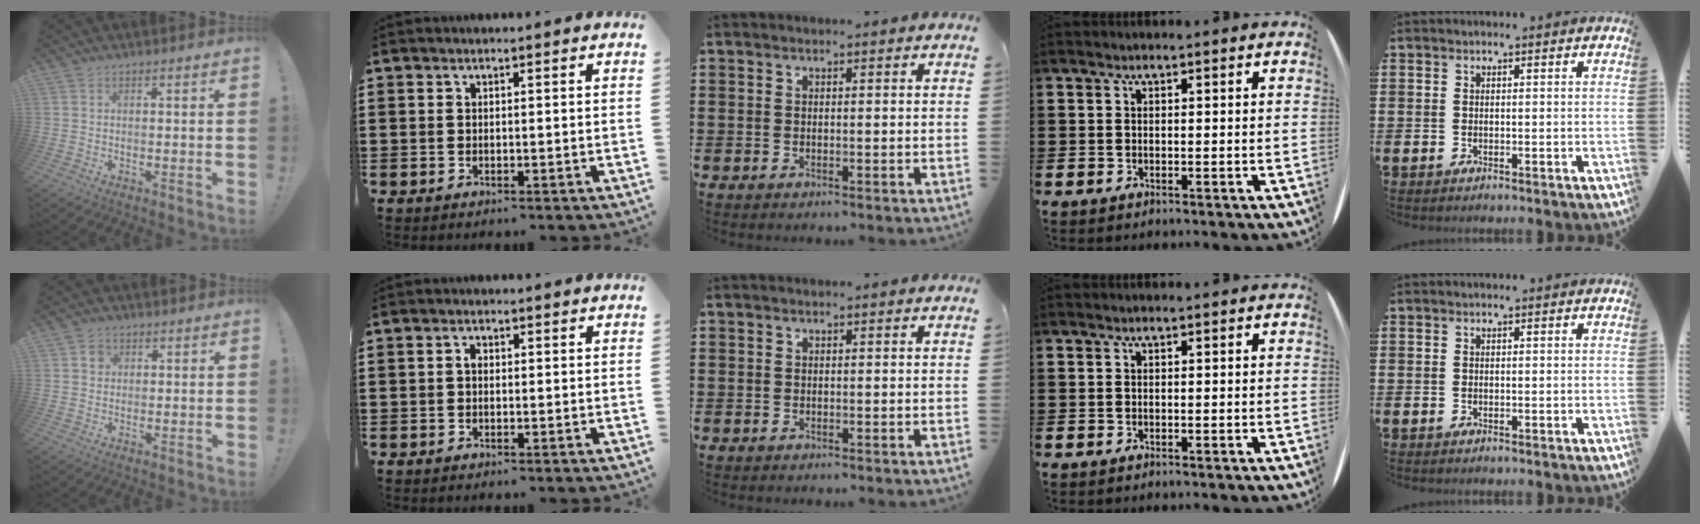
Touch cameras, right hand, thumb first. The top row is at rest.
{"thumb": {"total": 2.6, "force": [0.8, 2.4, 0.8], "torque": [-0.005, 0.002, 0.012]}, "index": {"total": 1.2, "force": [-0.1, 0.8, 1.0], "torque": [-0.019, 0.003, -0.003]}}